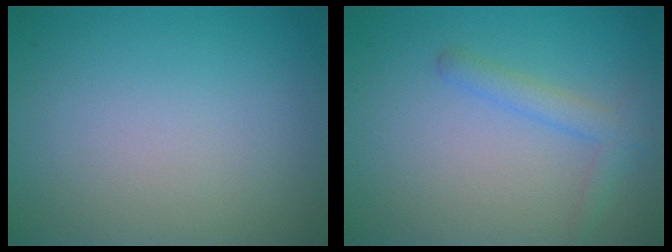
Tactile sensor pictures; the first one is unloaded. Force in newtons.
{"total": 2.0, "press": 2.0, "slide": 0.2}